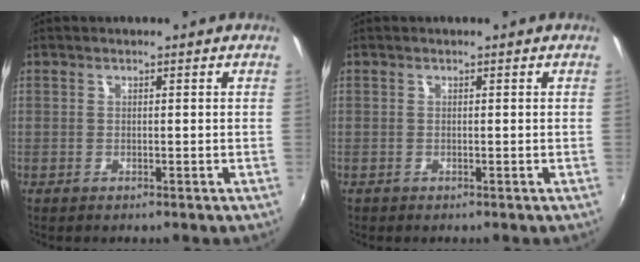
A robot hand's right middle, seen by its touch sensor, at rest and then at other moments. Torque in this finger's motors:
{"motor_torque": [-0.20, -0.20, -0.11, -0.02]}